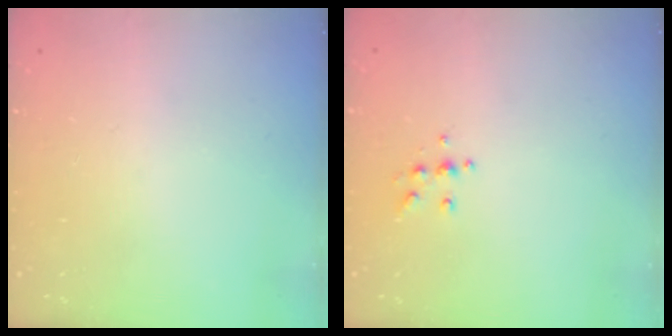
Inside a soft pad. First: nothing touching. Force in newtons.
{"total": 5.7, "press": 5.7, "slide": 0.9}